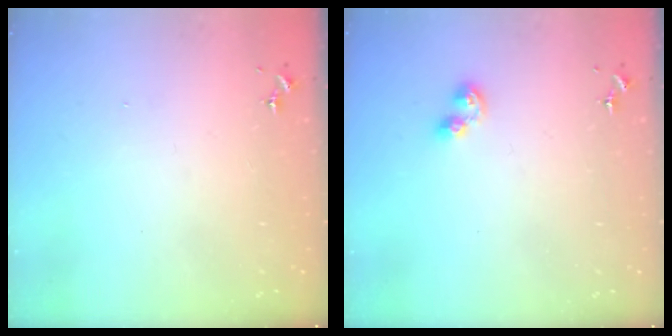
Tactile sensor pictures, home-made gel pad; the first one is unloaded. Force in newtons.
{"total": 5.3, "press": 5.3, "slide": 0.5}